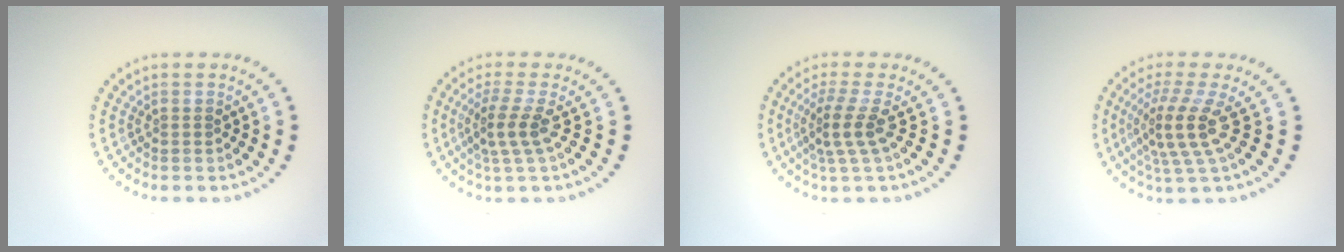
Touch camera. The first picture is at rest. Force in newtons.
{"total": 2.6, "press": 1.9, "slide": 1.7}
{"total": 2.9, "press": 2.0, "slide": 2.1}
{"total": 4.1, "press": 2.8, "slide": 3.0}